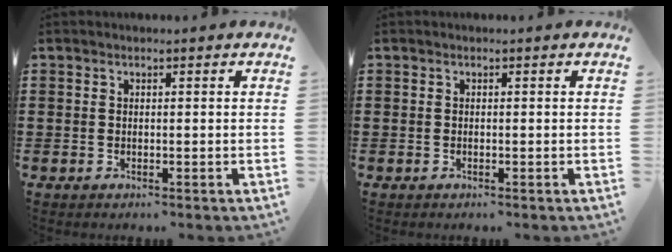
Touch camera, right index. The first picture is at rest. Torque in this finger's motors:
{"motor_torque": [1.08, 1.06, -0.01, -0.01]}